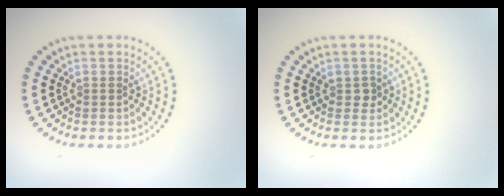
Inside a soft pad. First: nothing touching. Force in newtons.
{"total": 0.9, "press": 0.8, "slide": 0.3}